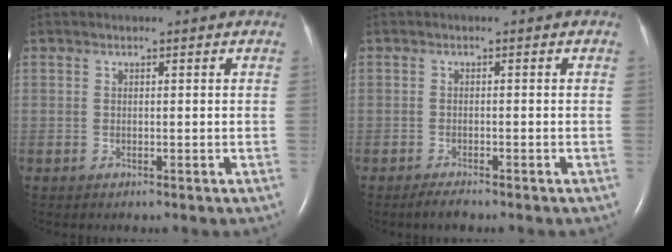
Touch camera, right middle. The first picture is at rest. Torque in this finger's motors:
{"motor_torque": [0.24, -0.15, -0.06, 0.01]}